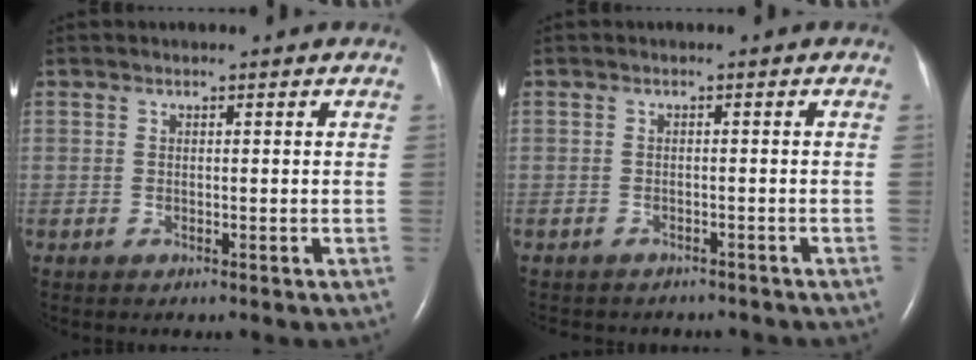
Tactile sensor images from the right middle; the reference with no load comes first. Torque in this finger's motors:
{"motor_torque": [0.17, -0.21, 0.01, 0.02]}